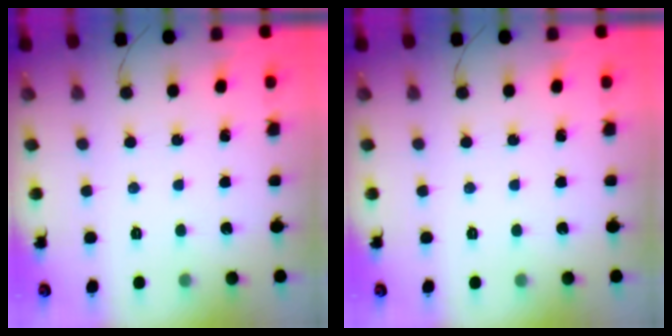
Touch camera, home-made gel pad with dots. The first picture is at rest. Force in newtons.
{"total": 0.0}